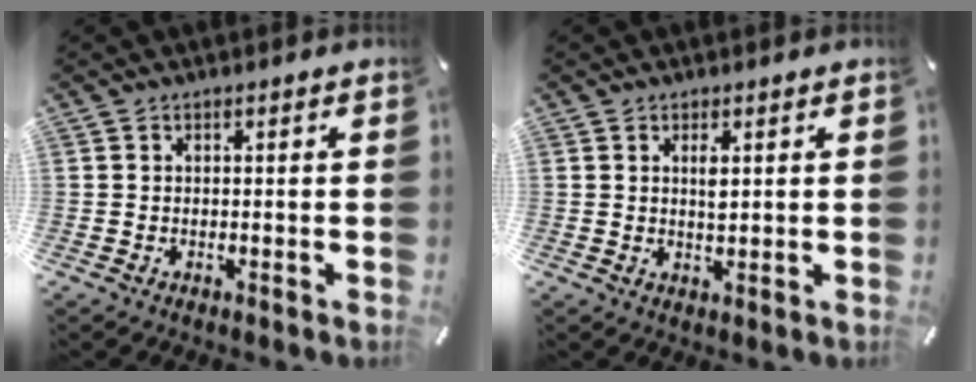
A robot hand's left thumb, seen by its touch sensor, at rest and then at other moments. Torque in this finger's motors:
{"motor_torque": [0.57, 0.45, 0.45, -0.21, 0.05]}